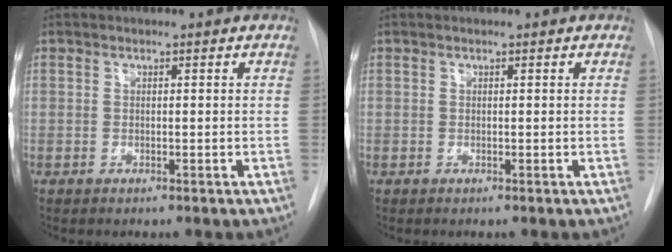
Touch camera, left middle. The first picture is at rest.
{"total": 0.0}